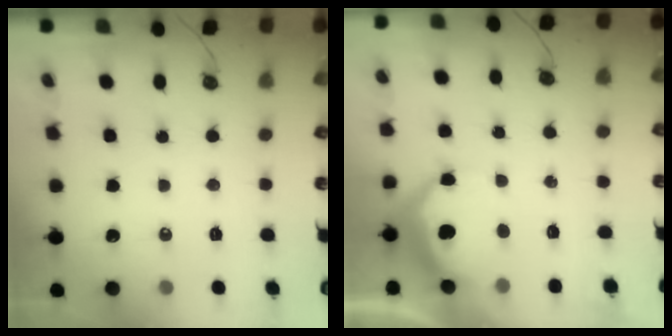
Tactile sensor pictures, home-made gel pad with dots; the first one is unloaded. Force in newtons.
{"total": 10.0, "press": 10.0, "slide": 0.7}